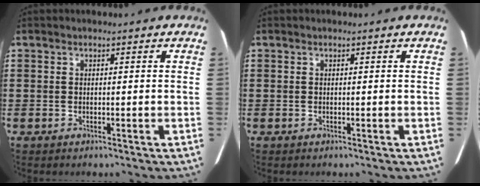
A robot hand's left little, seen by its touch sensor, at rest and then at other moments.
{"total": 0.0}